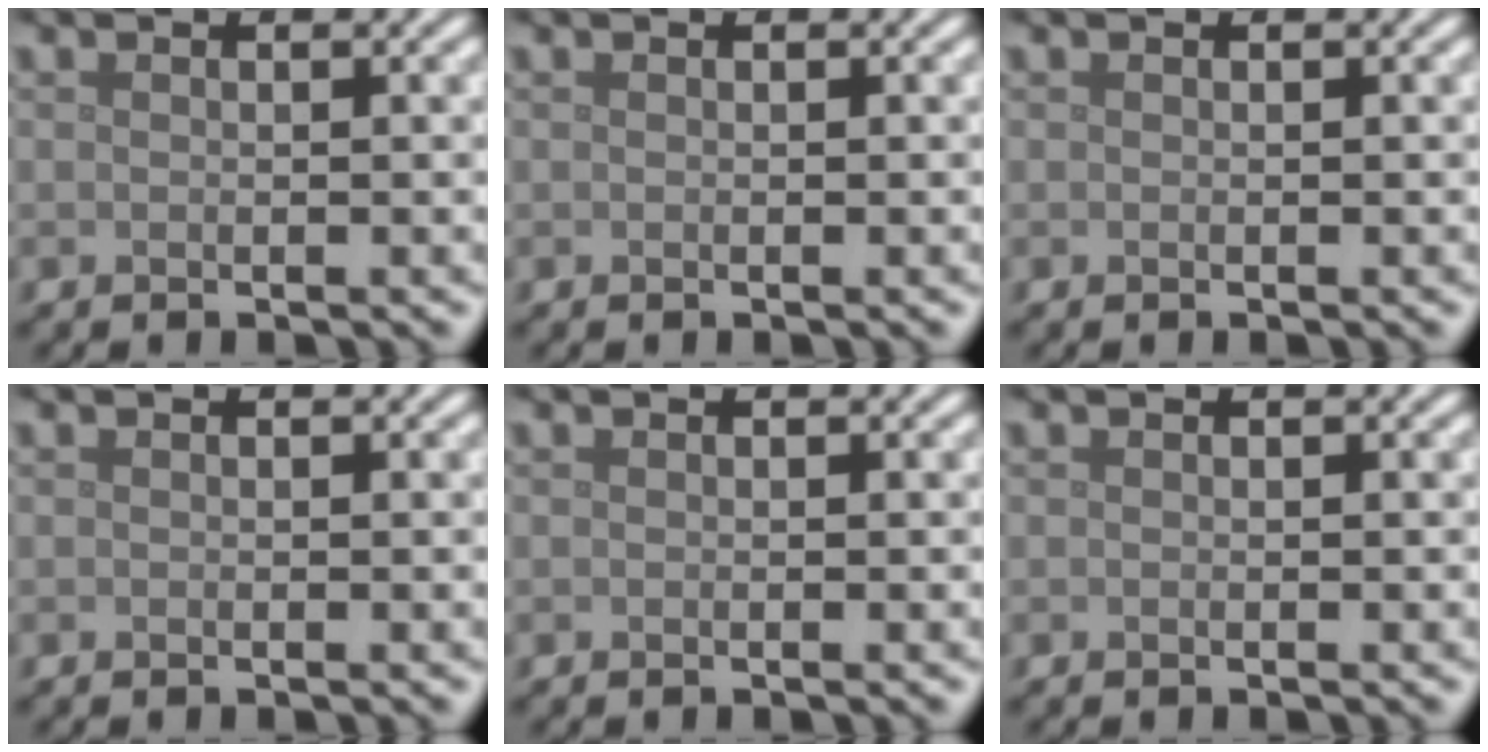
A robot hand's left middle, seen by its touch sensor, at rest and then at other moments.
{"total": 0.0}
{"total": 0.0}
{"total": 0.0}
{"total": 0.0}
{"total": 0.0}